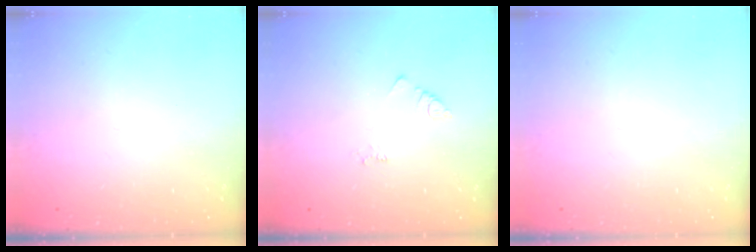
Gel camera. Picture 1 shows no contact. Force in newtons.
{"total": 2.2, "press": 2.1, "slide": 0.4}
{"total": 1.8, "press": 1.7, "slide": 0.1}